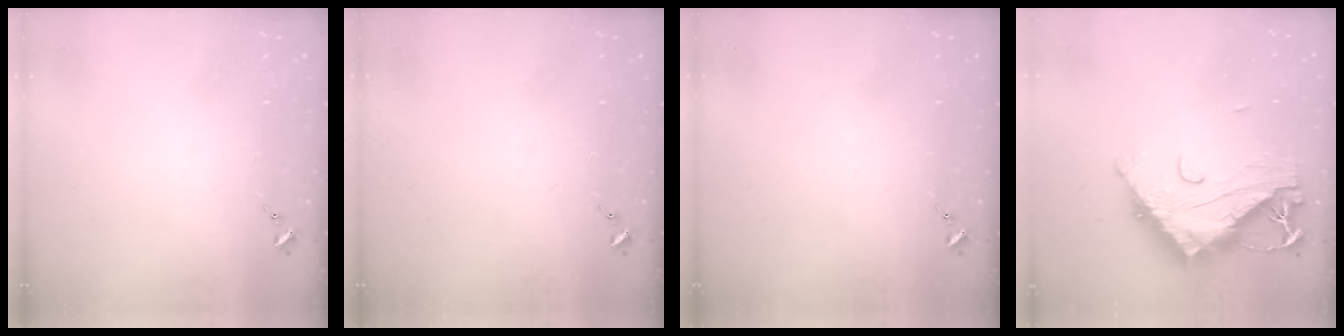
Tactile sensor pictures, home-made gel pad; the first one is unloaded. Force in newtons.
{"total": 0.0}
{"total": 0.0}
{"total": 17.4, "press": 17.3, "slide": 1.6}